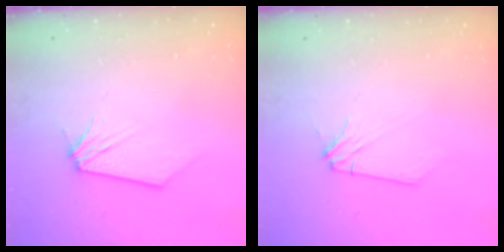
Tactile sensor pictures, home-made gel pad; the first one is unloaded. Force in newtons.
{"total": 2.9, "press": 2.9, "slide": 0.5}